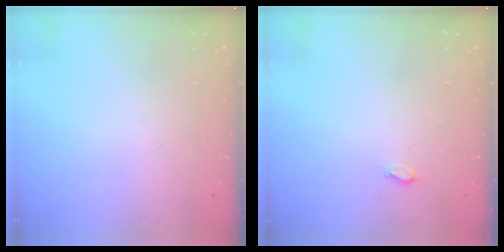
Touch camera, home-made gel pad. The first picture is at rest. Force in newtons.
{"total": 2.3, "press": 2.0, "slide": 1.2}